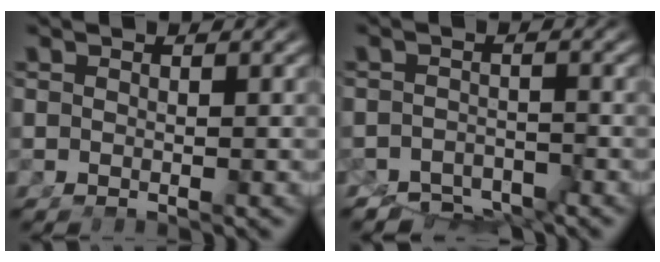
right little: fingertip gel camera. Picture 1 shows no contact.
{"total": 5.1, "force": [-4.0, 2.9, 1.0], "torque": [-0.007, -0.020, -0.066]}